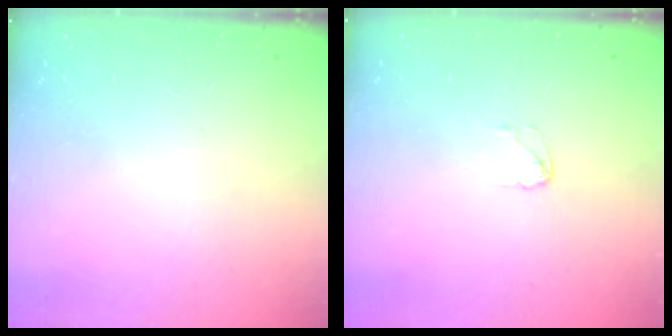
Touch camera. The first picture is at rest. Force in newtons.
{"total": 2.5, "press": 2.5, "slide": 0.1}